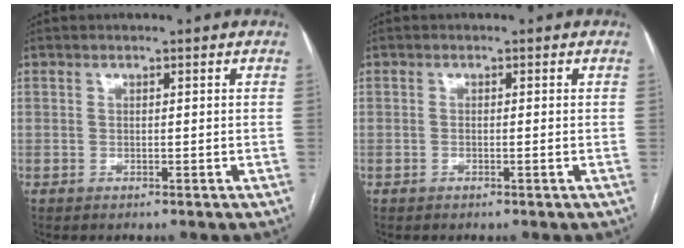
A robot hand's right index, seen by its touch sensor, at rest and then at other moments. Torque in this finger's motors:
{"motor_torque": [-0.03, -0.05, -0.03, 0.00]}